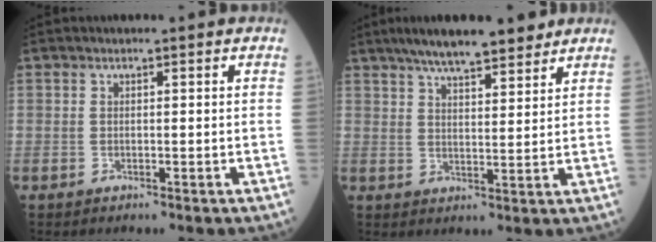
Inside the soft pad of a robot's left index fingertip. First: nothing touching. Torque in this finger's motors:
{"motor_torque": [-0.07, -0.45, 0.14, 0.05]}